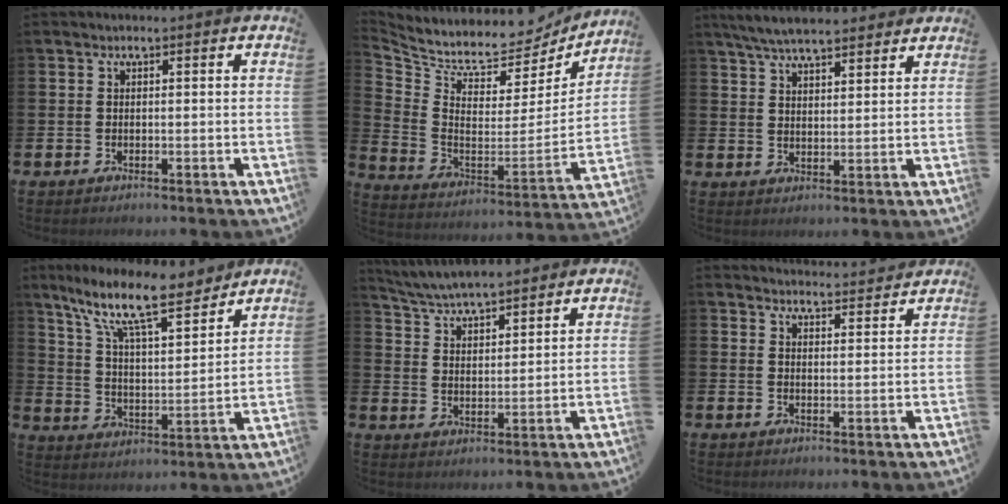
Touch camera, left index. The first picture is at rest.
{"total": 7.2, "force": [6.7, 2.2, 1.6], "torque": [-0.066, -0.069, 0.108]}
{"total": 6.2, "force": [5.8, 1.0, 1.8], "torque": [-0.048, -0.020, 0.106]}
{"total": 12.8, "force": [10.1, 3.1, 7.2], "torque": [-0.161, -0.053, 0.173]}
{"total": 5.7, "force": [5.6, 0.6, 0.8], "torque": [-0.040, -0.030, 0.101]}
{"total": 3.9, "force": [3.9, 0.2, -0.1], "torque": [0.006, -0.031, 0.068]}